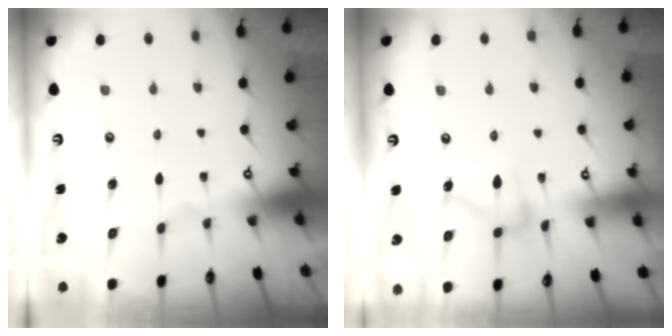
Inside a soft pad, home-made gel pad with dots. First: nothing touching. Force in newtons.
{"total": 11.3, "press": 11.3, "slide": 0.6}